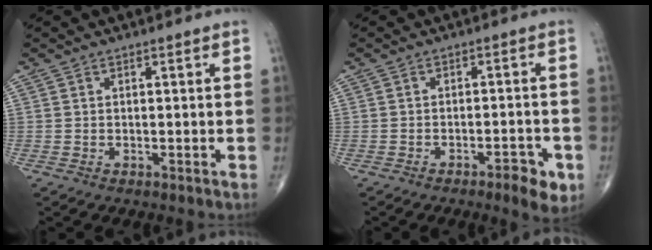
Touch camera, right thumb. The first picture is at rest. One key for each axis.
{"total": 5.5, "fx": -2.9, "fy": 1.7, "fz": 4.4, "tx": -0.050, "ty": 0.011, "tz": -0.037}